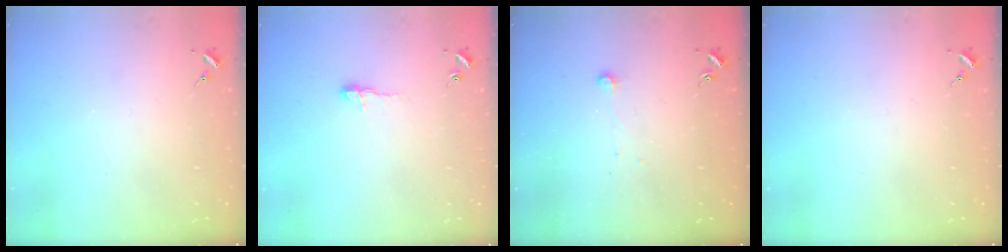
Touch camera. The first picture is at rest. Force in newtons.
{"total": 5.7, "press": 5.6, "slide": 0.6}
{"total": 3.8, "press": 3.8, "slide": 0.3}
{"total": 0.0}